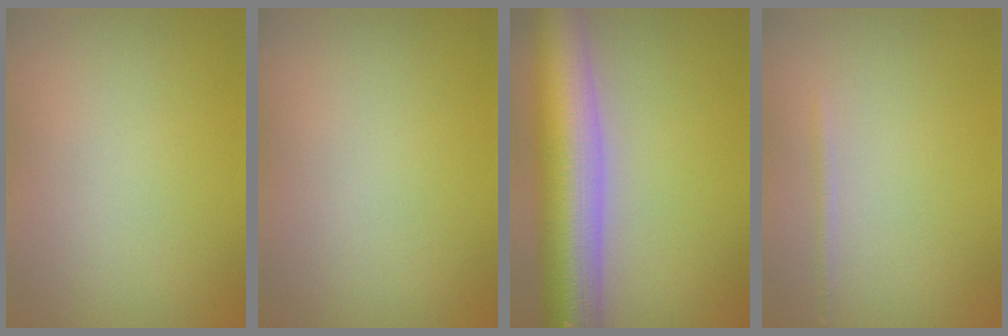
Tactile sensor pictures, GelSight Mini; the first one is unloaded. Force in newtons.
{"total": 0.0}
{"total": 11.3, "press": 11.3, "slide": 0.7}
{"total": 0.6, "press": 0.6, "slide": 0.0}